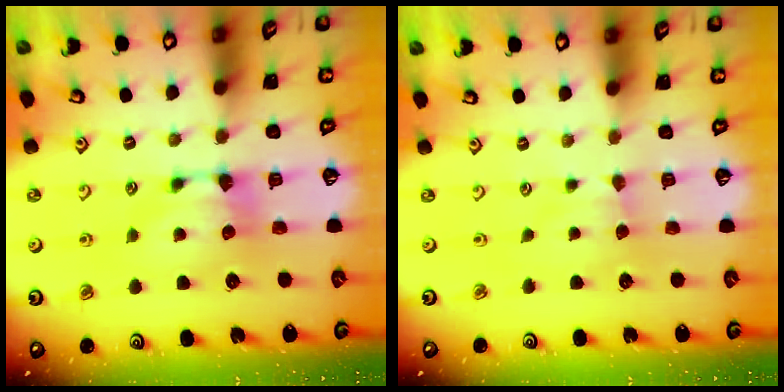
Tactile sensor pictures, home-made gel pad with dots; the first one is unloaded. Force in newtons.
{"total": 1.7, "press": 1.6, "slide": 0.5}